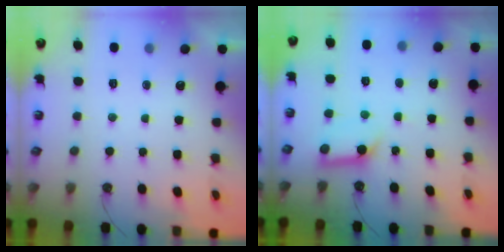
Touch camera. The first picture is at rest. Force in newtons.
{"total": 10.2, "press": 10.2, "slide": 1.2}